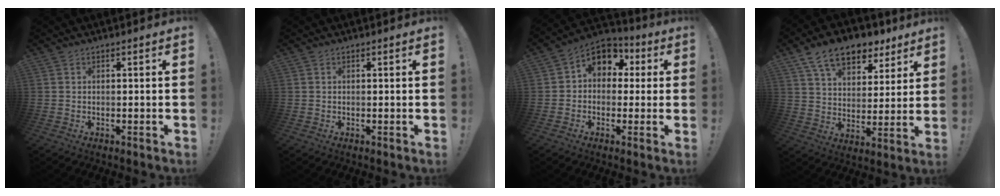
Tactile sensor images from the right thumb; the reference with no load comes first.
{"total": 0.7, "force": [0.3, 0.6, -0.2], "torque": [0.011, -0.002, 0.004]}
{"total": 9.6, "force": [2.4, 7.5, 5.5], "torque": [-0.078, -0.002, 0.051]}
{"total": 14.5, "force": [9.4, 8.1, 7.5], "torque": [-0.127, -0.052, 0.172]}